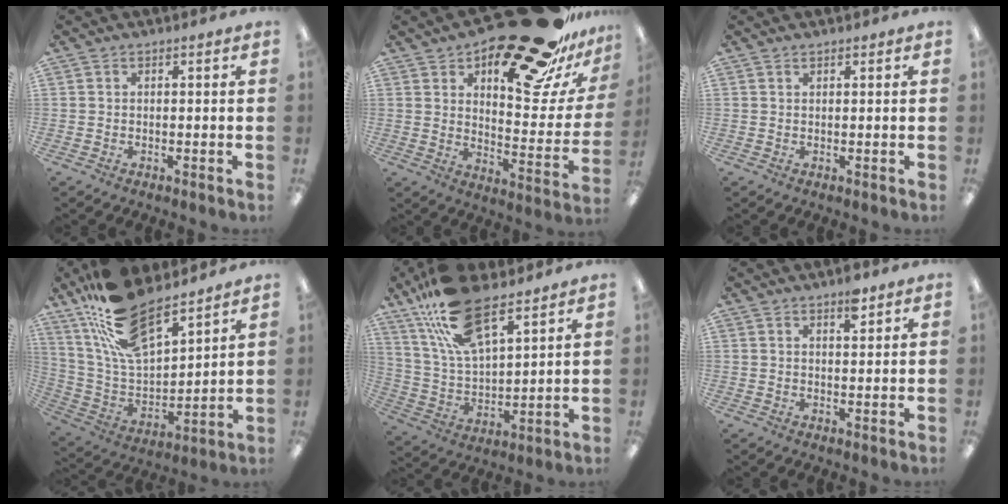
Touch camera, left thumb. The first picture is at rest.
{"total": 28.1, "force": [19.6, 10.8, 17.0], "torque": [-0.203, -0.123, 0.314]}
{"total": 0.6, "force": [0.5, 0.2, 0.2], "torque": [-0.004, 0.001, 0.009]}
{"total": 20.6, "force": [15.8, 8.0, 10.6], "torque": [-0.216, -0.086, 0.287]}
{"total": 18.6, "force": [12.9, 7.3, 11.3], "torque": [-0.237, -0.050, 0.228]}
{"total": 3.9, "force": [2.7, 1.4, 2.4], "torque": [-0.021, -0.015, 0.041]}